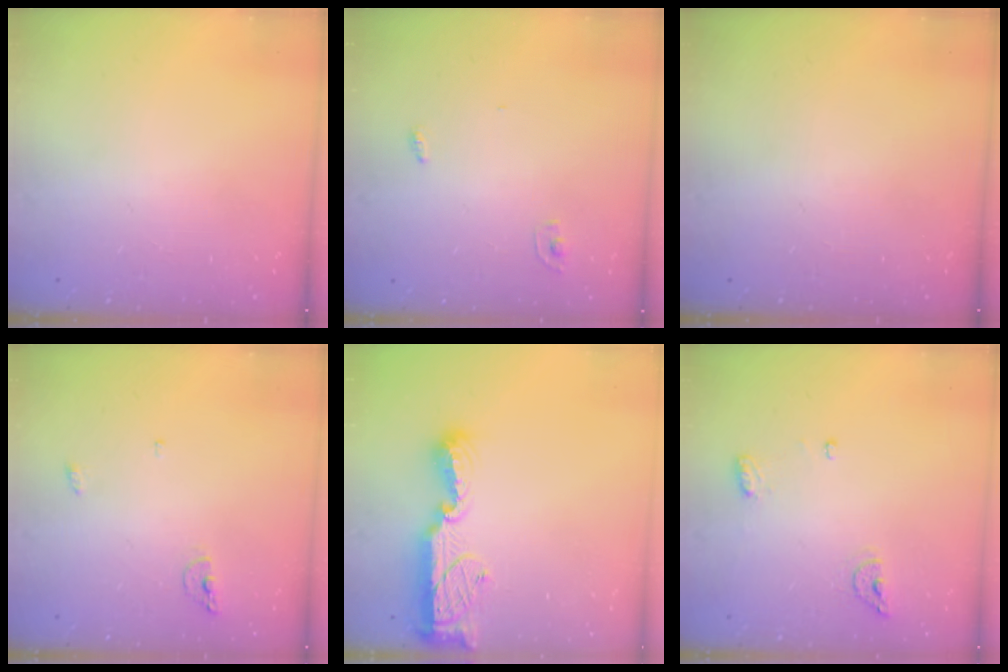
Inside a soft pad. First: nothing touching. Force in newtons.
{"total": 2.8, "press": 2.8, "slide": 0.1}
{"total": 0.0}
{"total": 5.7, "press": 5.6, "slide": 1.2}
{"total": 12.8, "press": 11.4, "slide": 5.9}
{"total": 6.6, "press": 6.5, "slide": 1.0}